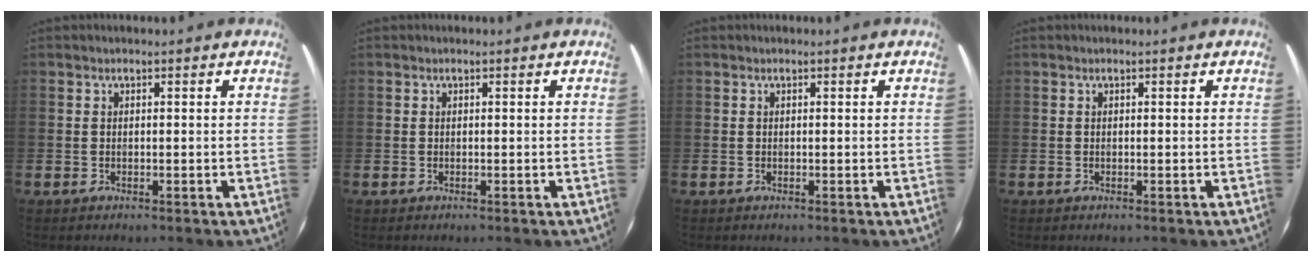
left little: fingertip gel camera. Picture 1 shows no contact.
{"total": 0.0}
{"total": 0.0}
{"total": 0.0}